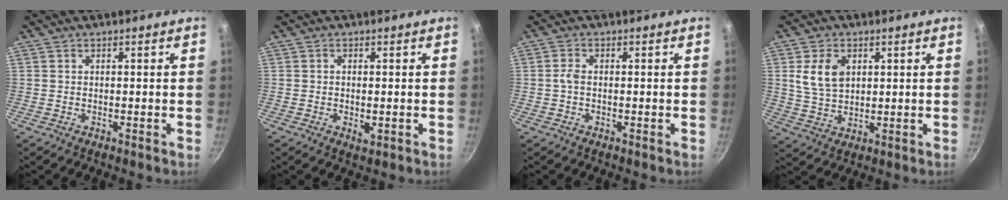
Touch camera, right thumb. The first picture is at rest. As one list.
[{"total": 2.0, "force": [-0.5, 1.0, 1.7], "torque": [-0.031, -0.004, -0.006]}, {"total": 1.8, "force": [-0.3, 0.9, 1.5], "torque": [-0.040, 0.008, -0.010]}, {"total": 7.7, "force": [2.2, 5.3, 5.2], "torque": [-0.085, -0.009, 0.046]}]